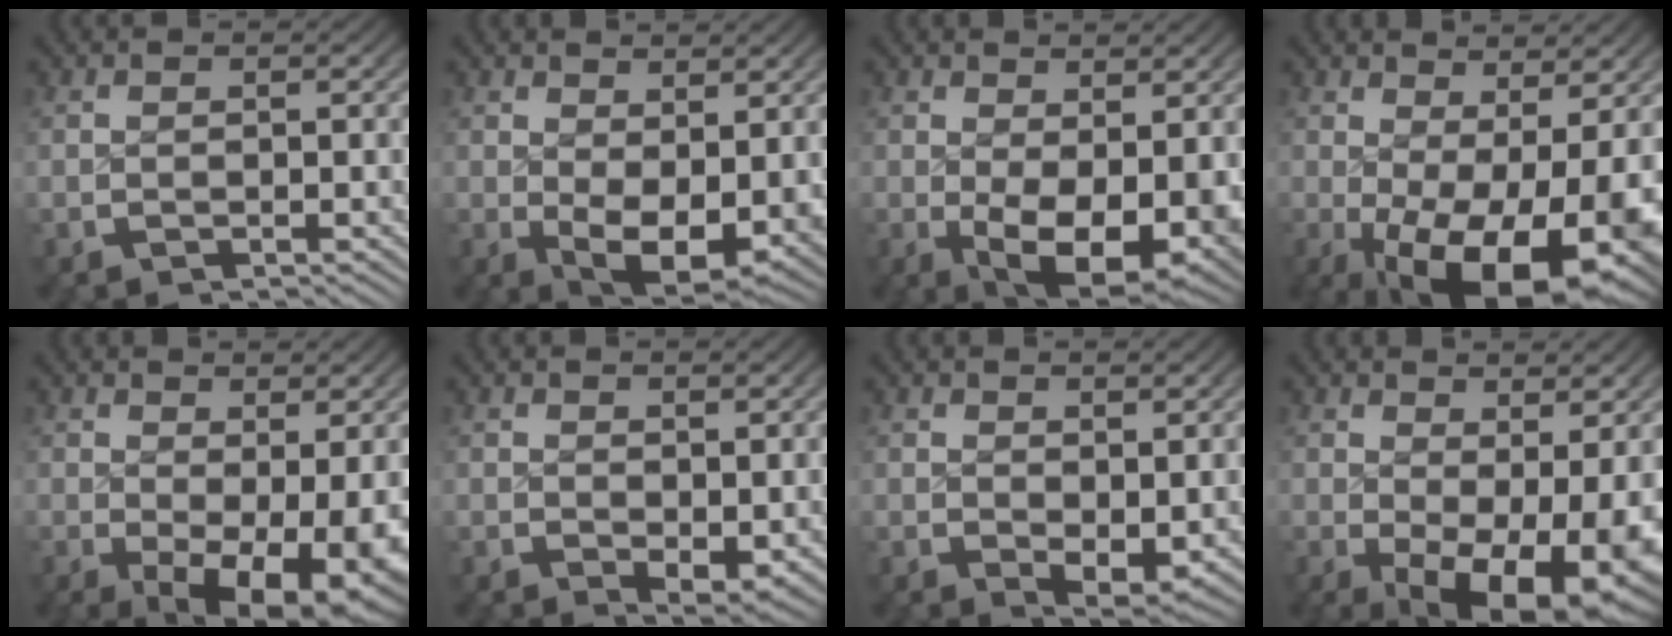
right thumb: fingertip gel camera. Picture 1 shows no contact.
{"total": 7.6, "force": [-1.1, 4.6, 5.9], "torque": [-0.105, -0.046, 0.006]}
{"total": 10.0, "force": [-2.1, 6.0, 7.7], "torque": [-0.134, -0.054, -0.005]}
{"total": 12.4, "force": [-3.1, 6.7, 10.0], "torque": [-0.164, -0.063, -0.009]}
{"total": 8.8, "force": [-2.6, 4.8, 6.9], "torque": [-0.111, -0.050, -0.013]}
{"total": 2.5, "force": [0.2, 1.5, 2.0], "torque": [-0.027, -0.014, 0.012]}
{"total": 2.9, "force": [0.3, 1.8, 2.2], "torque": [-0.035, -0.017, 0.015]}
{"total": 9.9, "force": [-2.8, 5.3, 7.8], "torque": [-0.126, -0.051, -0.015]}